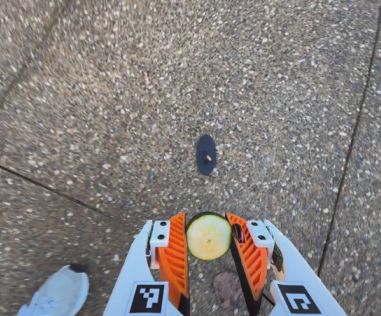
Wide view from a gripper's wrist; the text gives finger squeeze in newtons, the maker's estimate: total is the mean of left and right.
{"total": 10.3, "left": 10.3, "right": 10.4}